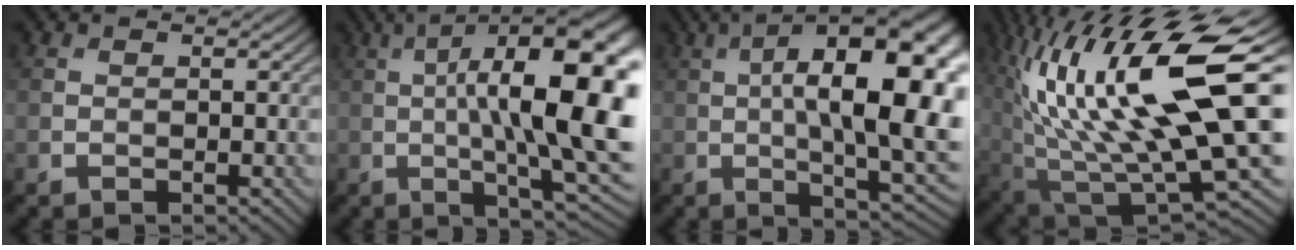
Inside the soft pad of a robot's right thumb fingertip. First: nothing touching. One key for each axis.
{"total": 19.5, "fx": 1.5, "fy": 5.9, "fz": 18.5, "tx": -0.264, "ty": 0.024, "tz": 0.020}
{"total": 20.6, "fx": 2.1, "fy": 7.8, "fz": 19.0, "tx": -0.257, "ty": 0.024, "tz": 0.023}
{"total": 20.0, "fx": 5.2, "fy": 7.0, "fz": 18.0, "tx": -0.325, "ty": 0.003, "tz": 0.096}